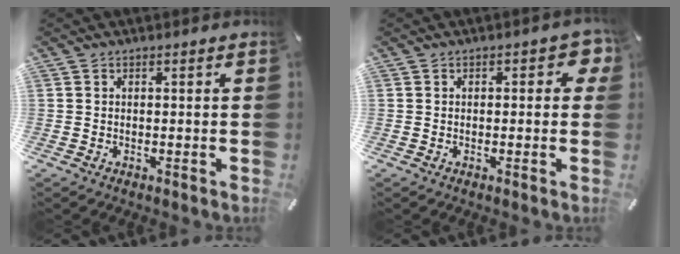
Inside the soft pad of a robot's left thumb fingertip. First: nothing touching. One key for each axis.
{"total": 3.3, "fx": 0.4, "fy": 1.9, "fz": 2.7, "tx": -0.029, "ty": 0.001, "tz": 0.000}